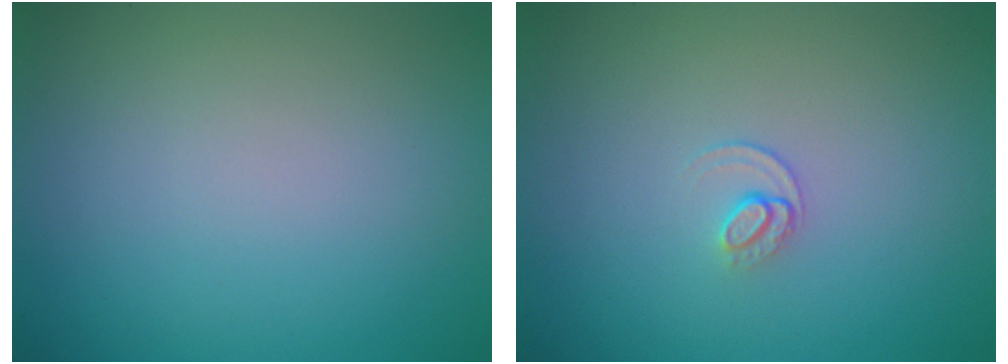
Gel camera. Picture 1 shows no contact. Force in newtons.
{"total": 1.0, "press": 0.6, "slide": 0.8}